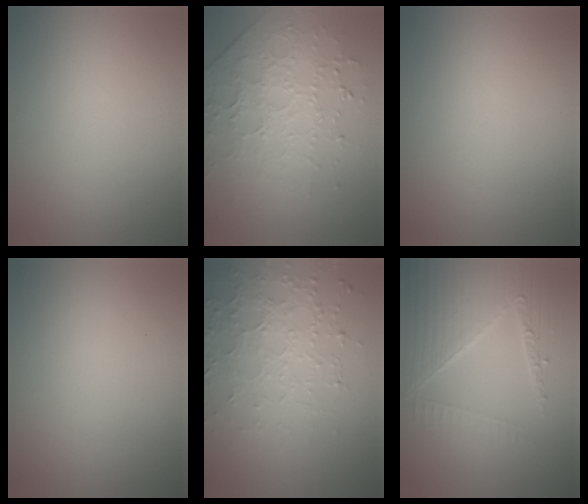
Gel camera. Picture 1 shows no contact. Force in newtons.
{"total": 4.1, "press": 3.3, "slide": 2.4}
{"total": 0.0}
{"total": 0.0}
{"total": 4.5, "press": 3.3, "slide": 3.1}
{"total": 4.3, "press": 4.1, "slide": 1.3}